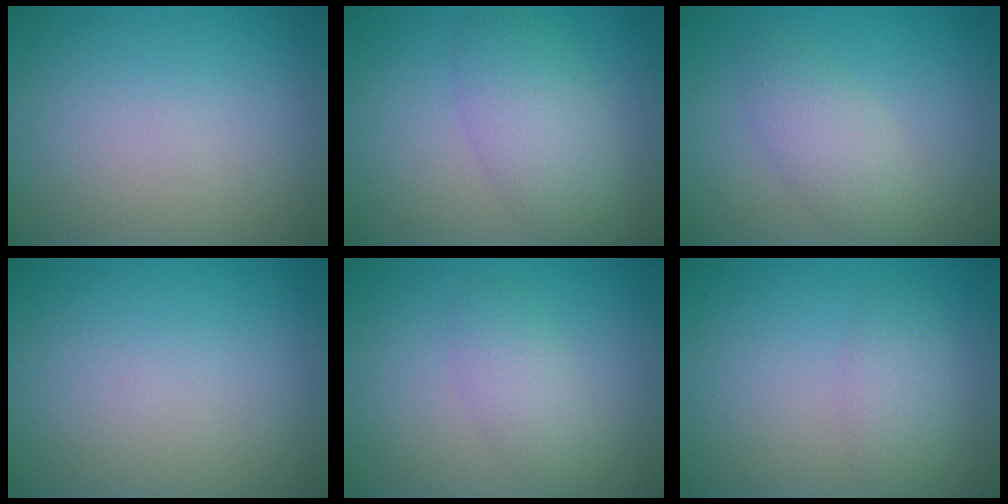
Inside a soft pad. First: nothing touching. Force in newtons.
{"total": 4.5, "press": 4.5, "slide": 0.2}
{"total": 2.9, "press": 2.9, "slide": 0.1}
{"total": 0.0}
{"total": 2.5, "press": 2.5, "slide": 0.0}
{"total": 2.2, "press": 2.2, "slide": 0.1}